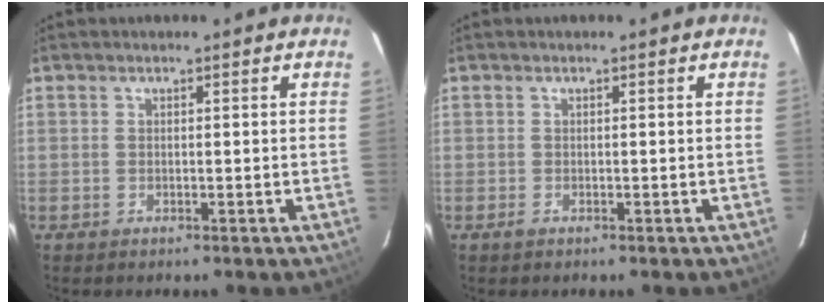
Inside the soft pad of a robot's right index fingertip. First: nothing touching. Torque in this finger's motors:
{"motor_torque": [0.06, -0.02, 0.08, 0.02]}